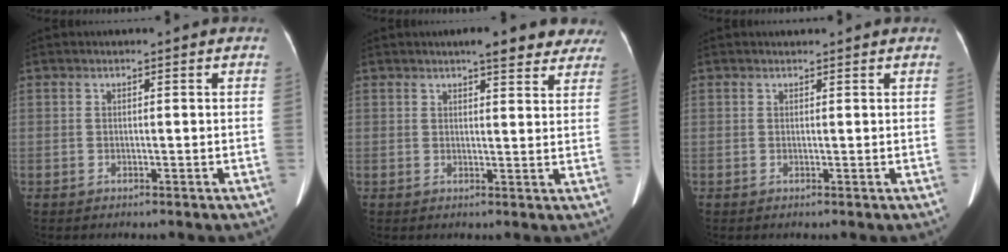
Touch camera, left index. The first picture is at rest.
{"total": 7.5, "force": [6.2, 1.9, 3.8], "torque": [-0.032, 0.006, 0.063]}
{"total": 1.5, "force": [1.4, 0.5, 0.4], "torque": [-0.009, 0.019, 0.020]}